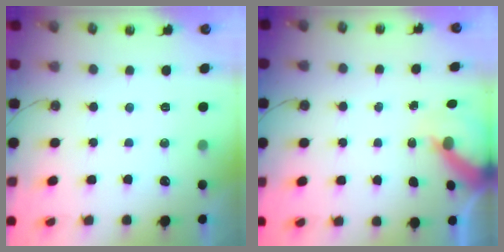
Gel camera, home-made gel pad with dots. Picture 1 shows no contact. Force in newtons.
{"total": 6.0, "press": 5.9, "slide": 0.7}